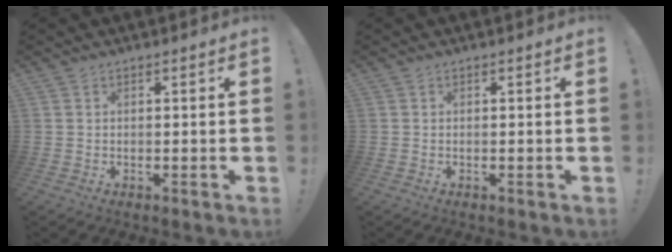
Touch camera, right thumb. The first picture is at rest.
{"total": 0.0}